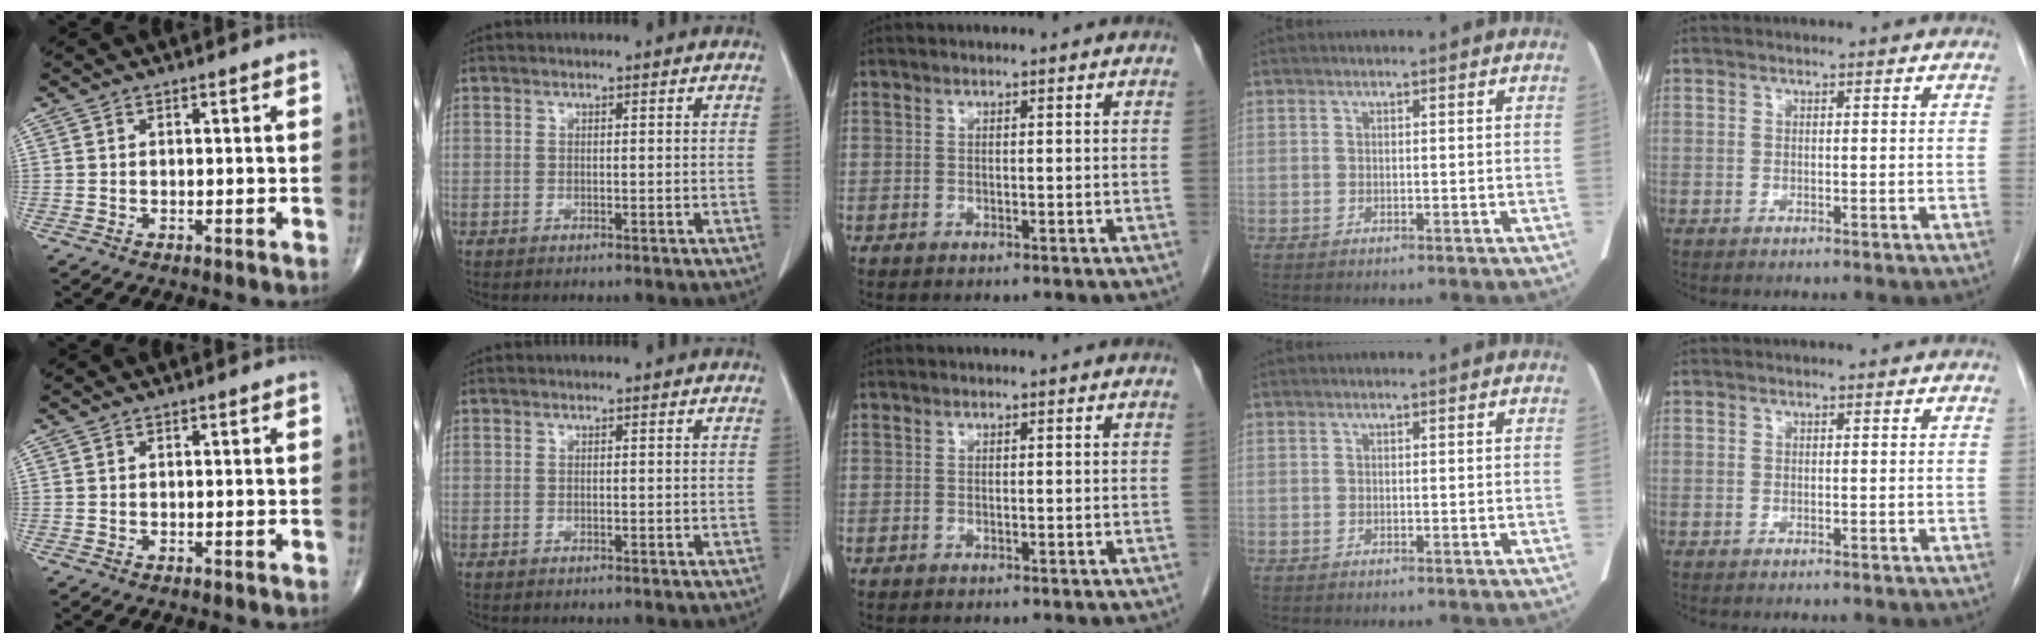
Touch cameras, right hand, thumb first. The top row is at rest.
{}